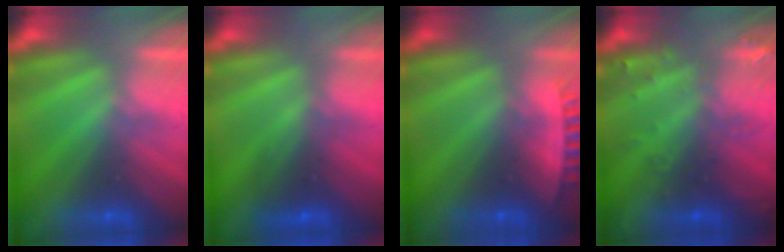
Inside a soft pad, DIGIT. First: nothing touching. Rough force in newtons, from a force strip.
{"total": 2.7}
{"total": 2.7}
{"total": 3.0}